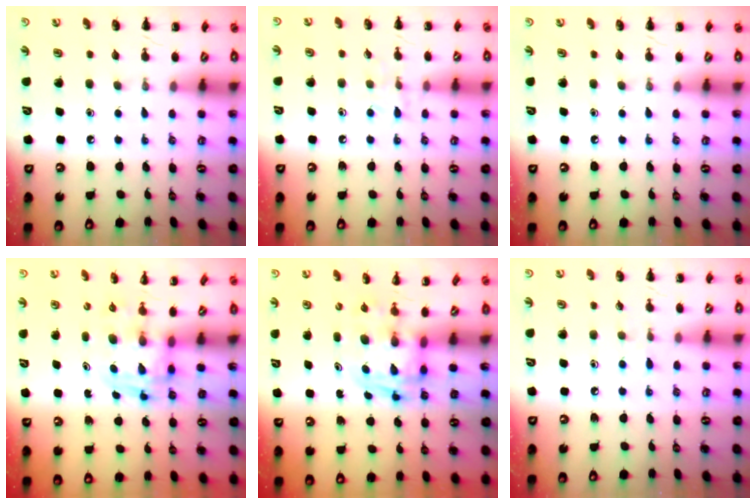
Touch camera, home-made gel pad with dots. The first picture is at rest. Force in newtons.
{"total": 5.3, "press": 5.2, "slide": 1.1}
{"total": 0.0}
{"total": 3.6, "press": 3.6, "slide": 0.6}
{"total": 2.8, "press": 2.7, "slide": 0.5}
{"total": 5.4, "press": 4.9, "slide": 2.4}